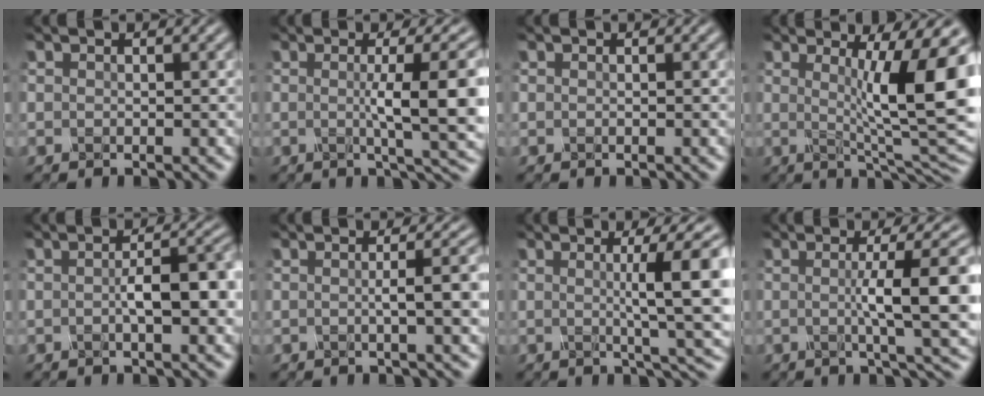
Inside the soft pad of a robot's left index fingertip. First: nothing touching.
{"total": 7.2, "force": [0.0, 1.3, 7.1], "torque": [-0.099, 0.003, 0.001]}
{"total": 0.0}
{"total": 9.3, "force": [1.6, 1.6, 9.0], "torque": [-0.120, -0.005, 0.027]}
{"total": 4.6, "force": [-0.7, 1.7, 4.2], "torque": [-0.075, 0.002, -0.011]}
{"total": 3.5, "force": [-0.3, 0.5, 3.4], "torque": [-0.055, 0.009, -0.007]}
{"total": 7.0, "force": [0.9, 1.1, 6.9], "torque": [-0.090, 0.005, 0.013]}
{"total": 7.0, "force": [0.0, 1.1, 6.9], "torque": [-0.101, 0.005, 0.000]}